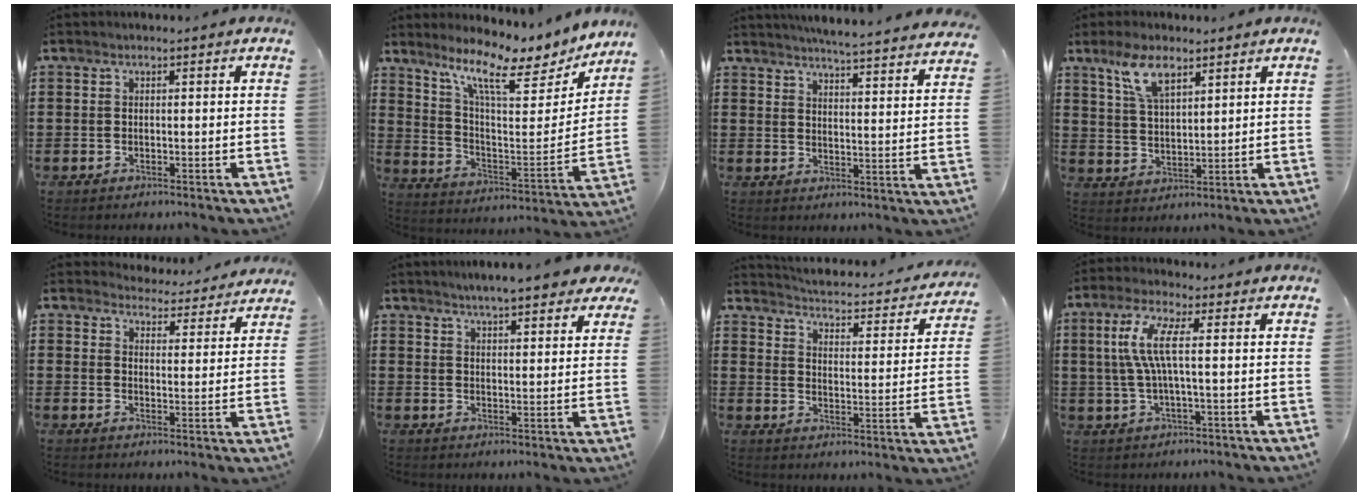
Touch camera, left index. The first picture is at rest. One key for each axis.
{"total": 10.8, "fx": 8.4, "fy": 2.2, "fz": 6.5, "tx": -0.135, "ty": -0.062, "tz": 0.137}
{"total": 4.9, "fx": 4.8, "fy": -0.6, "fz": 0.9, "tx": -0.029, "ty": -0.036, "tz": 0.080}
{"total": 7.6, "fx": 4.8, "fy": 3.1, "fz": 5.1, "tx": -0.112, "ty": 0.004, "tz": 0.088}
{"total": 4.6, "fx": 4.6, "fy": 0.4, "fz": 0.1, "tx": -0.016, "ty": -0.032, "tz": 0.079}
{"total": 5.1, "fx": 4.8, "fy": 0.3, "fz": 1.7, "tx": -0.051, "ty": -0.012, "tz": 0.086}
{"total": 2.7, "fx": 2.6, "fy": 0.1, "fz": 0.6, "tx": -0.029, "ty": -0.027, "tz": 0.034}
{"total": 7.0, "fx": 1.0, "fy": 1.3, "fz": 6.8, "tx": -0.152, "ty": -0.006, "tz": 0.007}